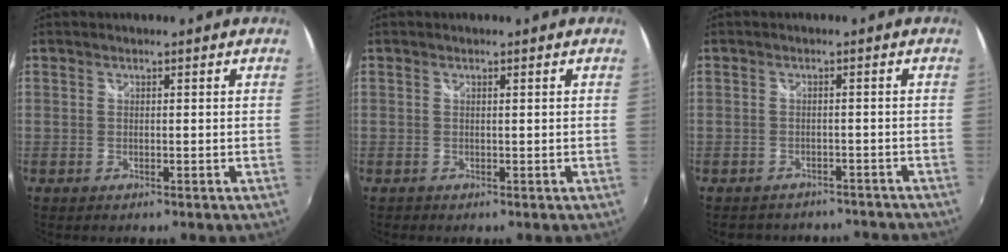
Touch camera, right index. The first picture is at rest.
{"total": 0.0}
{"total": 9.7, "force": [-8.3, 4.2, 2.6], "torque": [-0.058, 0.000, -0.103]}